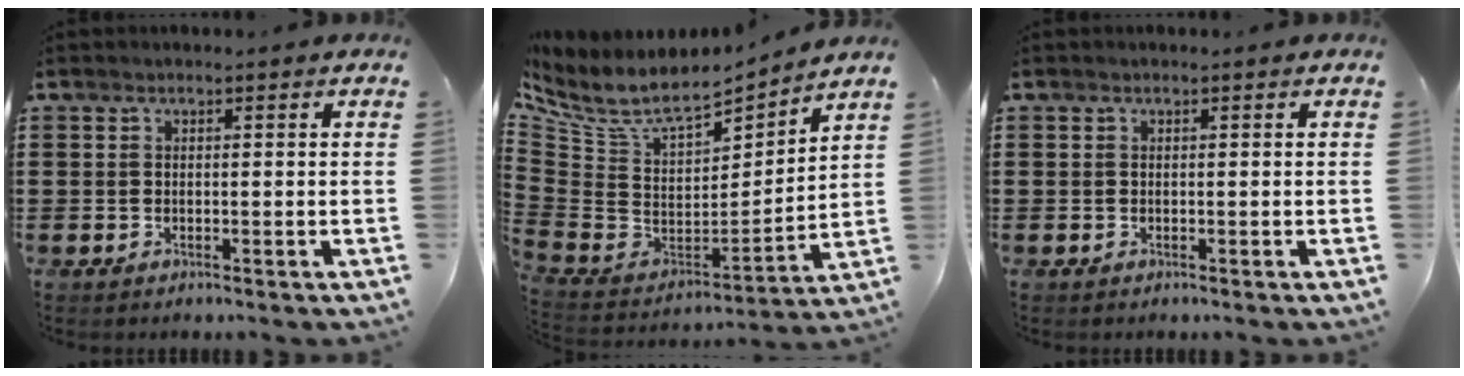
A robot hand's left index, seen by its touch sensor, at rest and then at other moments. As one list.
[{"total": 7.4, "force": [5.8, 2.5, 3.9], "torque": [-0.103, -0.043, 0.101]}, {"total": 0.0}]